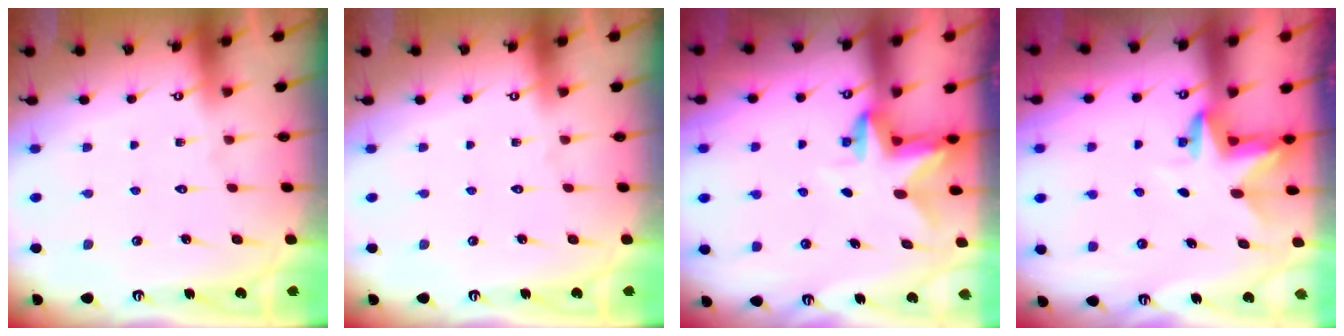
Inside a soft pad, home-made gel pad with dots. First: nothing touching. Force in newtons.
{"total": 0.0}
{"total": 3.2, "press": 3.2, "slide": 0.3}
{"total": 3.3, "press": 3.3, "slide": 0.2}